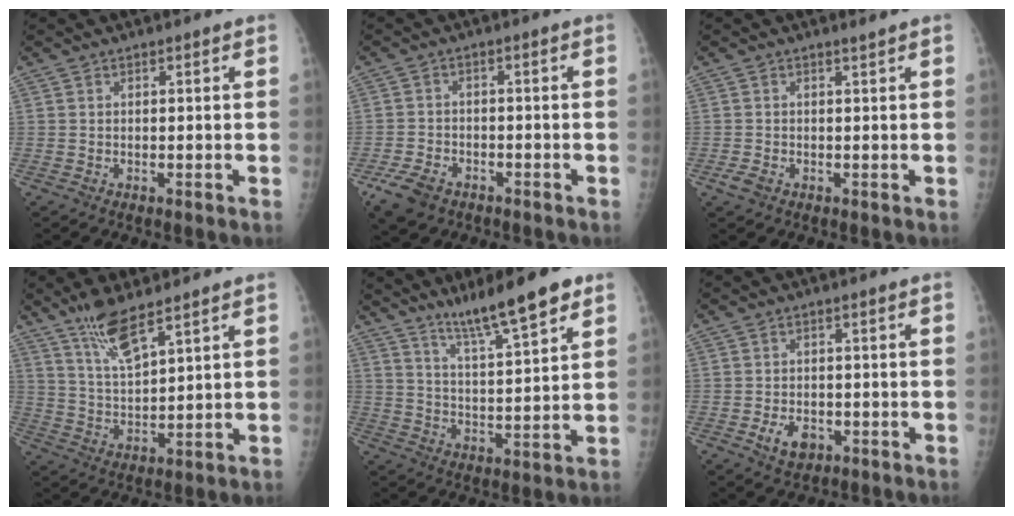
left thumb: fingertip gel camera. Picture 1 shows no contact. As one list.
[{"total": 6.6, "force": [-4.0, 4.2, 3.2], "torque": [-0.068, 0.013, -0.068]}, {"total": 1.8, "force": [0.0, 1.0, 1.4], "torque": [-0.028, 0.005, 0.004]}, {"total": 8.0, "force": [5.8, 1.7, 5.2], "torque": [-0.099, -0.034, 0.122]}, {"total": 12.7, "force": [8.9, 1.8, 8.8], "torque": [-0.131, -0.048, 0.151]}, {"total": 4.4, "force": [-1.8, 3.0, 2.7], "torque": [-0.039, 0.008, -0.024]}]